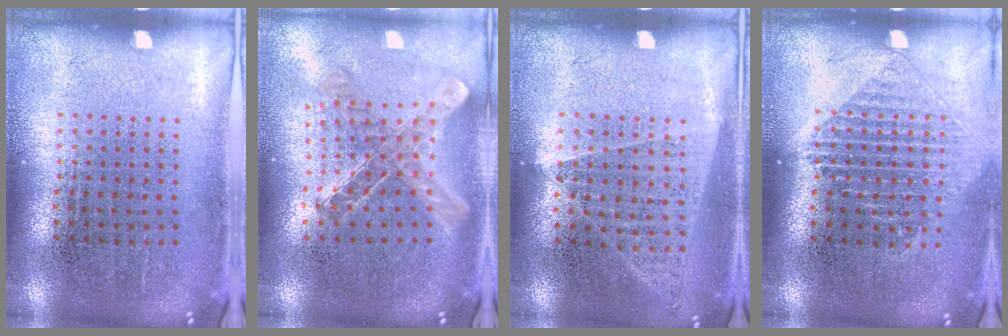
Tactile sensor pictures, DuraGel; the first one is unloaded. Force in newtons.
{"total": 0.9, "press": 0.9, "slide": 0.1}
{"total": 1.0, "press": 1.0, "slide": 0.1}
{"total": 1.2, "press": 1.2, "slide": 0.5}